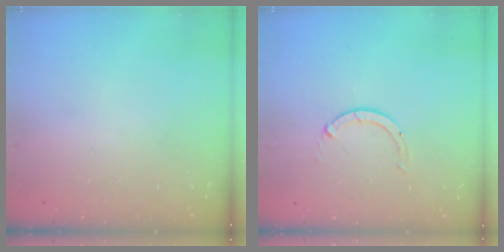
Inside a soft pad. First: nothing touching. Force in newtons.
{"total": 0.0}